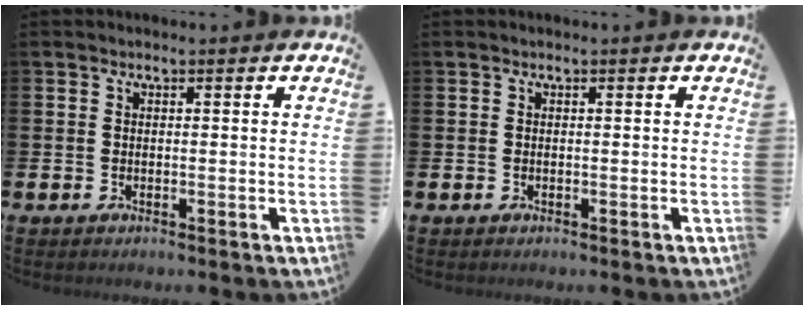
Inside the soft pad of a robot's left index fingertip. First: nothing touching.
{"total": 0.0}